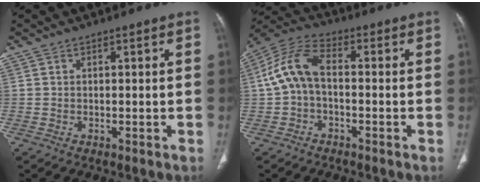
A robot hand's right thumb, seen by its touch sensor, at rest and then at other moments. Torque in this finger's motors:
{"motor_torque": [-0.51, 0.84, 0.53, -0.56, 0.13]}